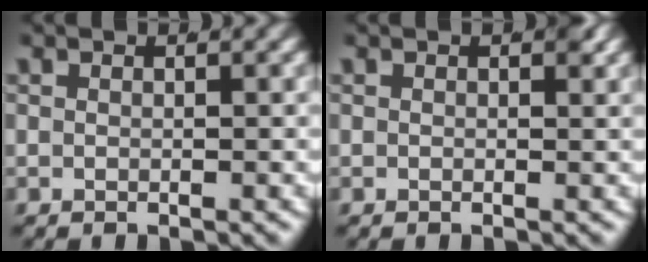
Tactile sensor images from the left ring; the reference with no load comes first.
{"total": 0.7, "force": [0.4, 0.2, 0.5], "torque": [-0.001, -0.001, 0.005]}